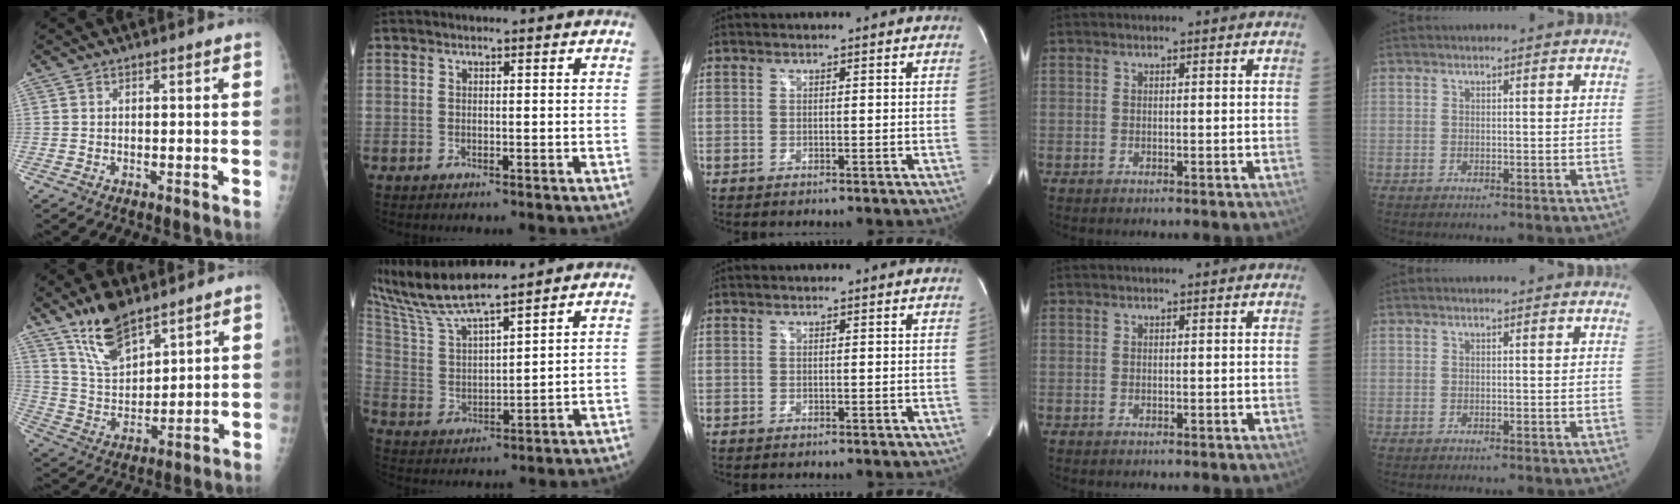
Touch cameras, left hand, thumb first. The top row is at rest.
{"thumb": {"total": 11.5, "force": [8.4, 4.7, 6.4], "torque": [-0.096, -0.050, 0.170]}, "index": {"total": 11.4, "force": [10.3, -0.1, 4.9], "torque": [-0.114, 0.016, 0.204]}}